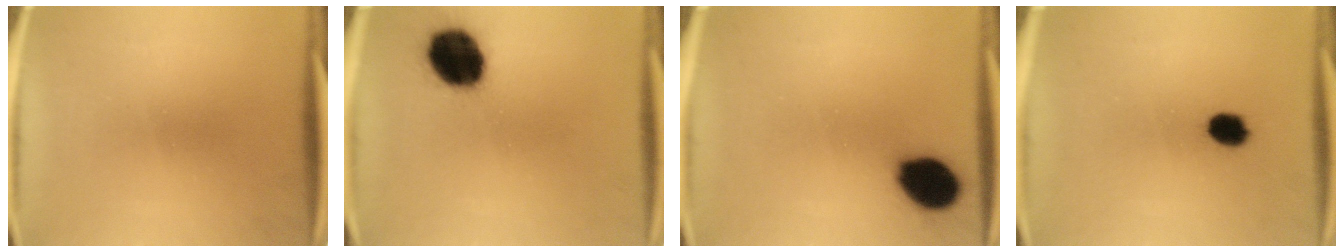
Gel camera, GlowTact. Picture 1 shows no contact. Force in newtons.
{"total": 15.7}
{"total": 11.6}
{"total": 4.3}